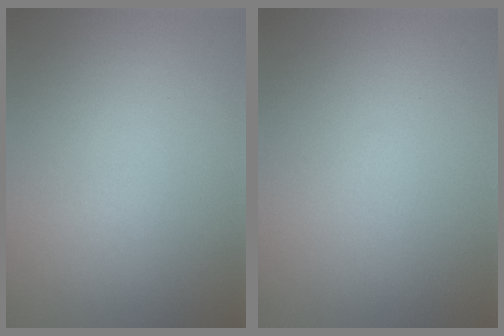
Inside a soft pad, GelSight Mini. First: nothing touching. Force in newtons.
{"total": 0.0}